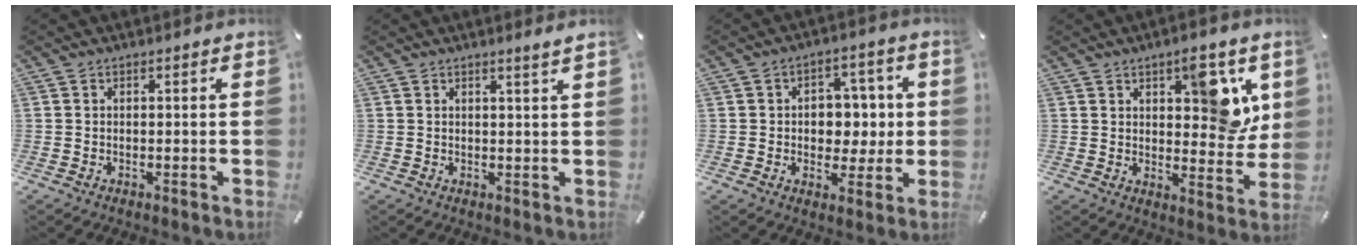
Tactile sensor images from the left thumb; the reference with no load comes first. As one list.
[{"total": 1.6, "force": [1.3, -0.3, 0.8], "torque": [-0.015, -0.006, 0.024]}, {"total": 8.2, "force": [0.2, 6.8, 4.6], "torque": [-0.052, 0.003, 0.001]}, {"total": 11.1, "force": [5.1, 5.6, 8.2], "torque": [-0.071, -0.032, 0.078]}]